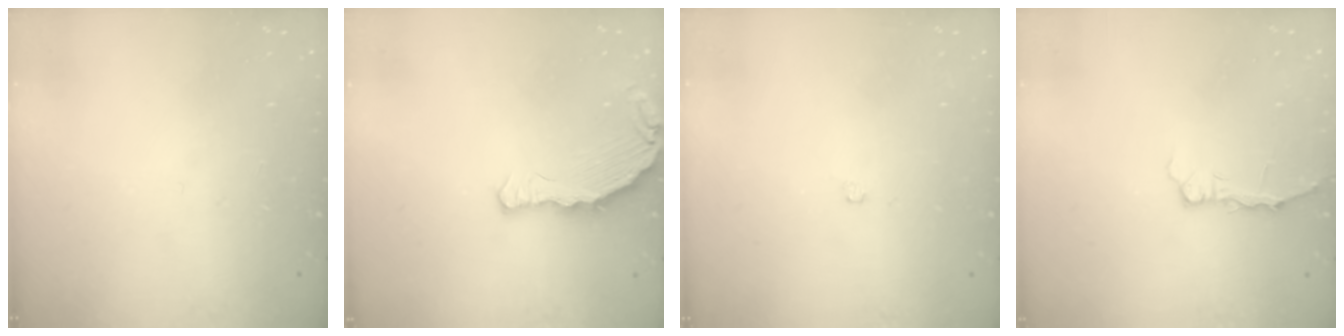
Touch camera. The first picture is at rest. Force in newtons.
{"total": 8.0, "press": 6.4, "slide": 4.8}
{"total": 2.0, "press": 2.0, "slide": 0.3}
{"total": 2.6, "press": 2.6, "slide": 0.3}